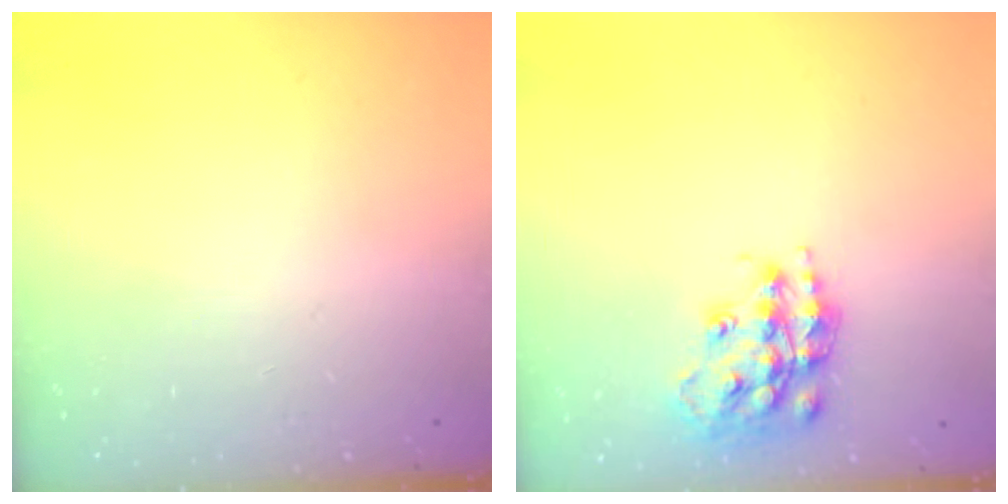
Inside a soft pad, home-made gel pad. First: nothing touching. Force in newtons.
{"total": 15.9, "press": 15.8, "slide": 1.0}